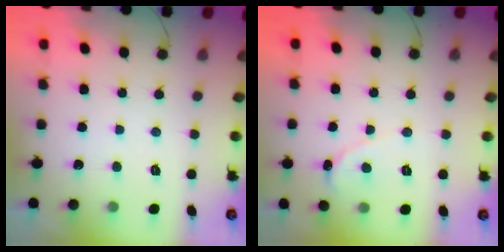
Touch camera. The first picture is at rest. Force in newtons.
{"total": 0.0}